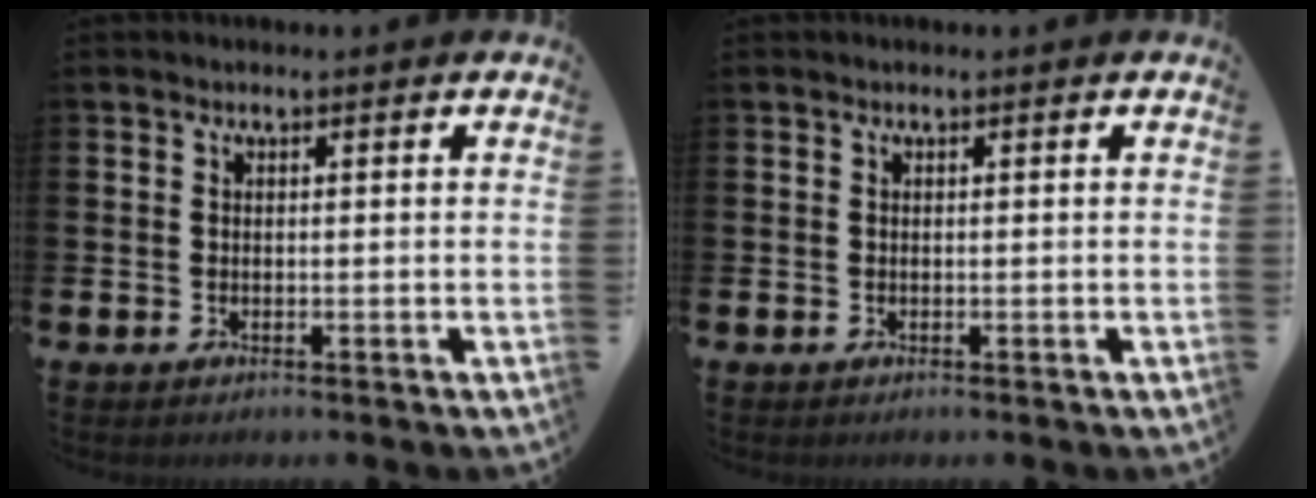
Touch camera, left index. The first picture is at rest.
{"total": 0.0}